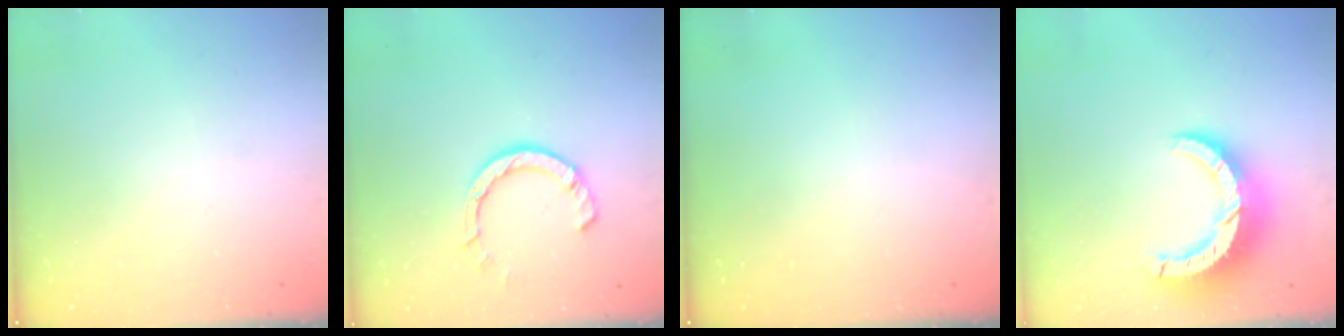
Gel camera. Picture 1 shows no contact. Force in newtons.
{"total": 7.8, "press": 7.7, "slide": 1.2}
{"total": 0.0}
{"total": 12.0, "press": 12.0, "slide": 1.2}